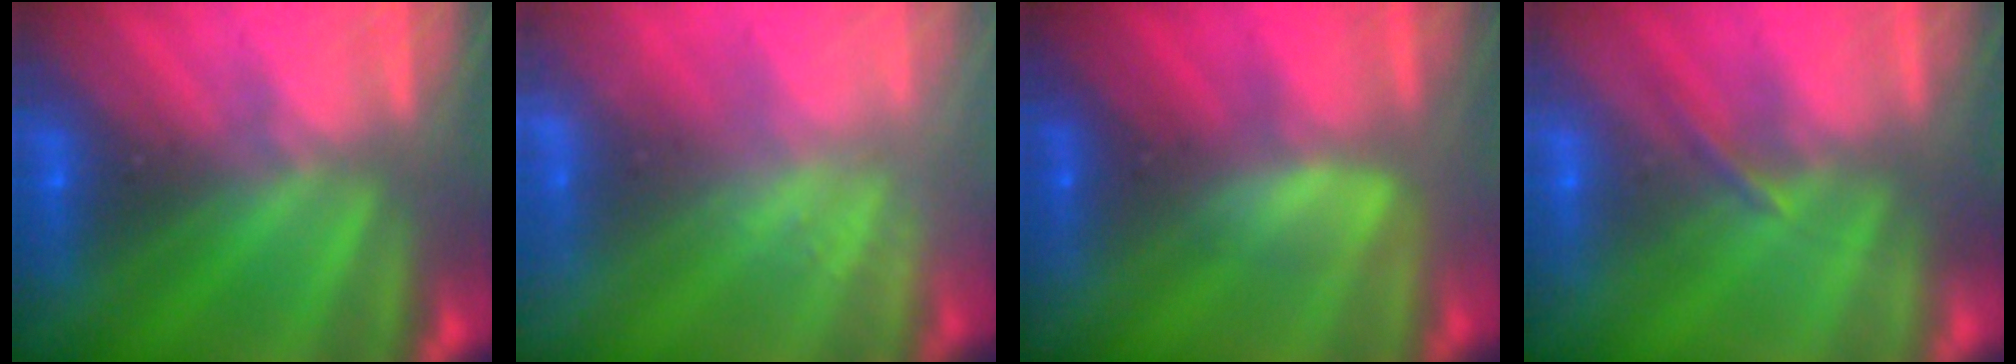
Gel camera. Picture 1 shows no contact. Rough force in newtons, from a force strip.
{"total": 2.0}
{"total": 2.4}
{"total": 1.4}